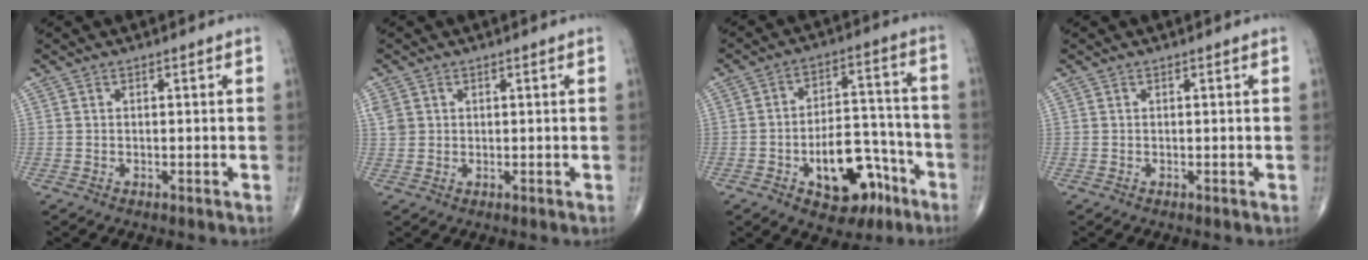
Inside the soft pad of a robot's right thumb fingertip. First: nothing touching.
{"total": 2.7, "force": [0.8, 2.3, 1.2], "torque": [-0.023, 0.003, 0.023]}
{"total": 15.1, "force": [-7.0, 8.4, 10.4], "torque": [-0.116, 0.057, -0.094]}
{"total": 0.0}